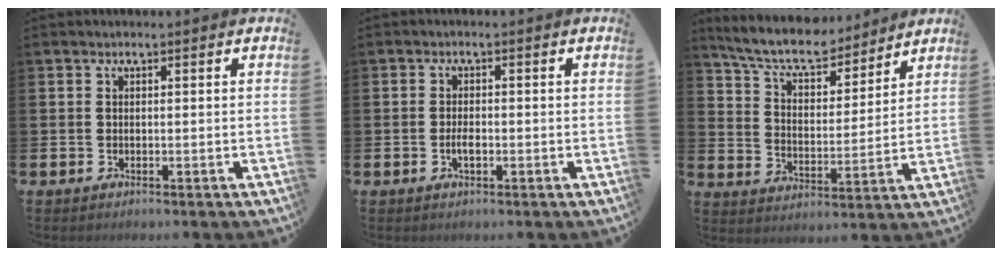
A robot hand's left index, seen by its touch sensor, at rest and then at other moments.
{"total": 1.9, "force": [-0.5, 0.8, 1.6], "torque": [-0.024, -0.002, -0.011]}
{"total": 8.2, "force": [7.5, 2.2, 2.7], "torque": [-0.079, -0.049, 0.129]}